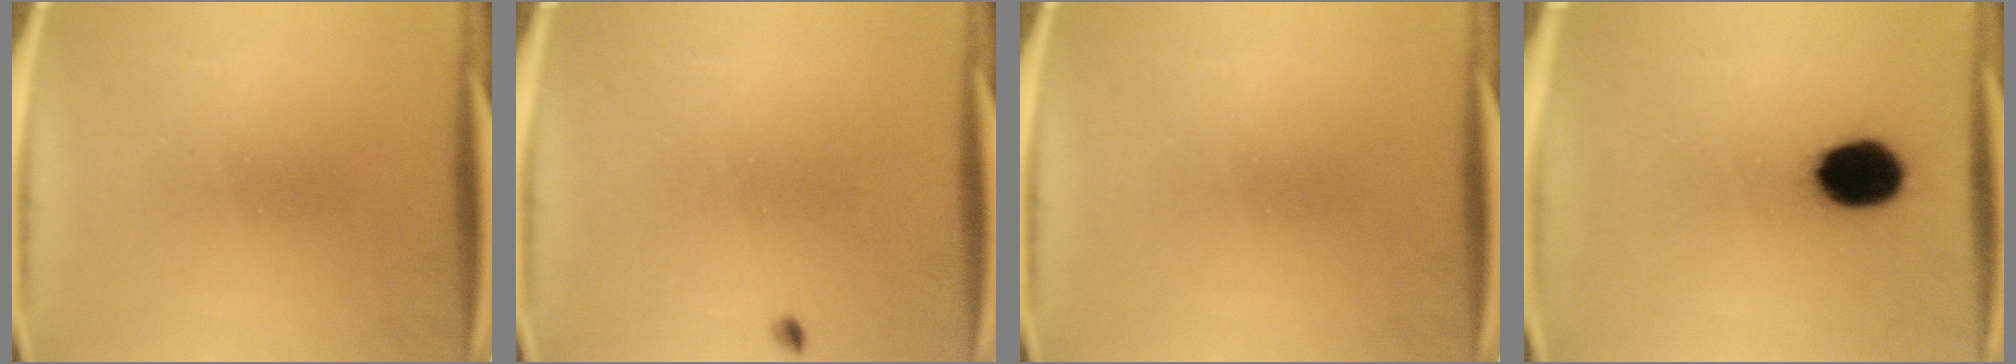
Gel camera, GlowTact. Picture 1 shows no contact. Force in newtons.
{"total": 0.6}
{"total": 0.0}
{"total": 12.7}